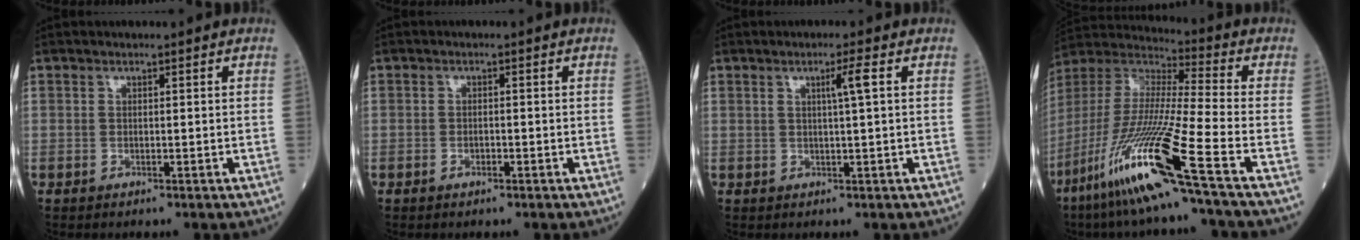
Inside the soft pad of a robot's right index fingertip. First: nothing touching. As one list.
[{"total": 1.2, "force": [-0.7, 0.5, 0.8], "torque": [-0.017, 0.001, -0.012]}, {"total": 2.6, "force": [0.7, -0.6, 2.5], "torque": [-0.043, -0.001, 0.013]}, {"total": 21.1, "force": [-11.6, -1.4, 17.6], "torque": [-0.395, -0.055, -0.230]}]